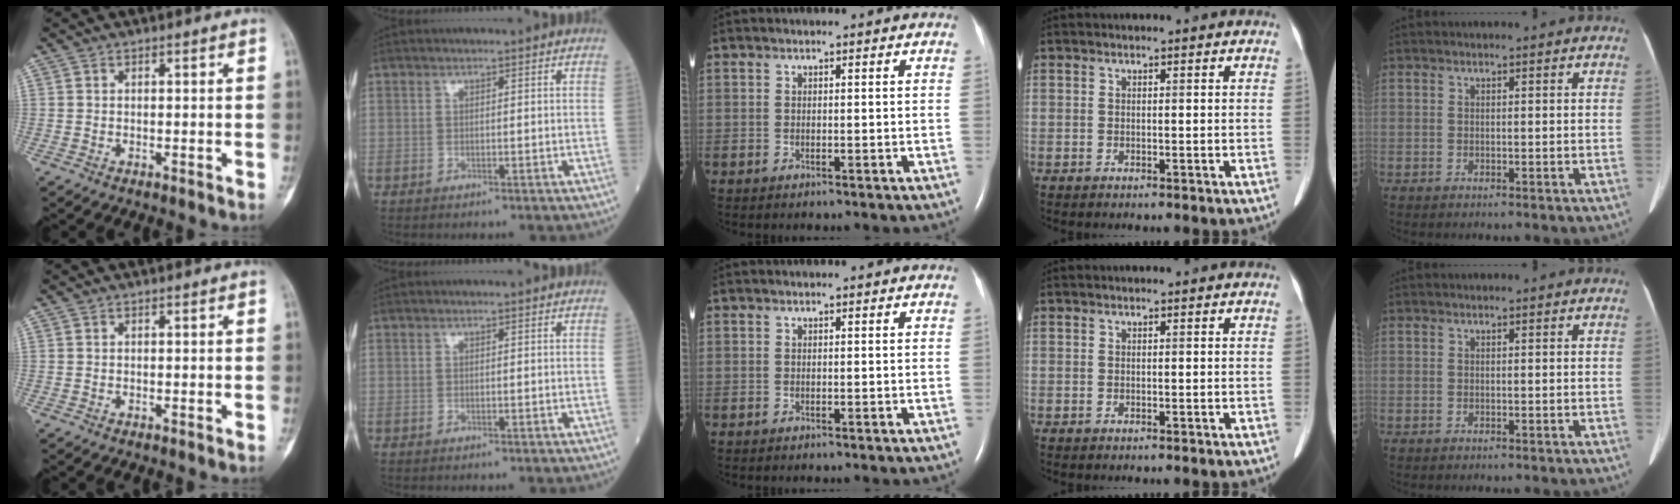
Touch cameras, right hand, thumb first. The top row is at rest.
{}